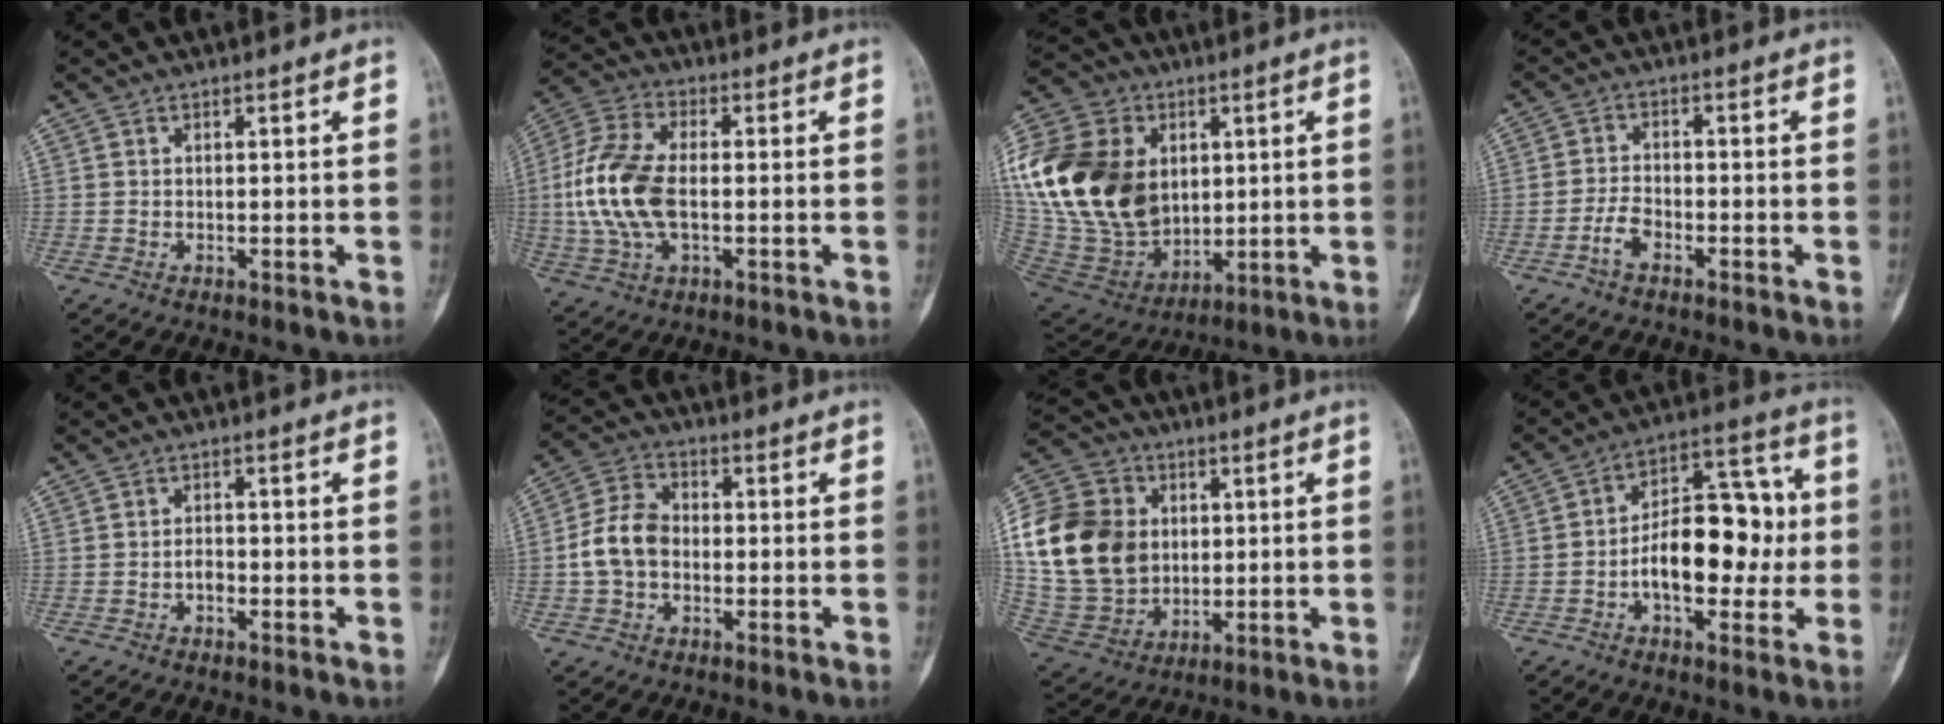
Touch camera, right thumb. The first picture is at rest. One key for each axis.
{"total": 14.3, "fx": -0.8, "fy": 7.8, "fz": 11.9, "tx": -0.264, "ty": 0.014, "tz": -0.018}
{"total": 31.0, "fx": 5.1, "fy": 22.6, "fz": 20.6, "tx": -0.431, "ty": 0.013, "tz": 0.113}
{"total": 3.7, "fx": -2.3, "fy": 1.9, "fz": 2.3, "tx": -0.042, "ty": 0.017, "tz": -0.046}
{"total": 1.7, "fx": -0.8, "fy": 1.0, "fz": 1.1, "tx": -0.010, "ty": 0.007, "tz": -0.019}
{"total": 8.6, "fx": -1.1, "fy": 6.4, "fz": 5.6, "tx": -0.101, "ty": 0.028, "tz": -0.029}
{"total": 23.9, "fx": 2.5, "fy": 19.1, "fz": 14.2, "tx": -0.282, "ty": 0.014, "tz": 0.060}
{"total": 16.0, "fx": -1.6, "fy": 9.0, "fz": 13.1, "tx": -0.169, "ty": 0.041, "tz": -0.031}